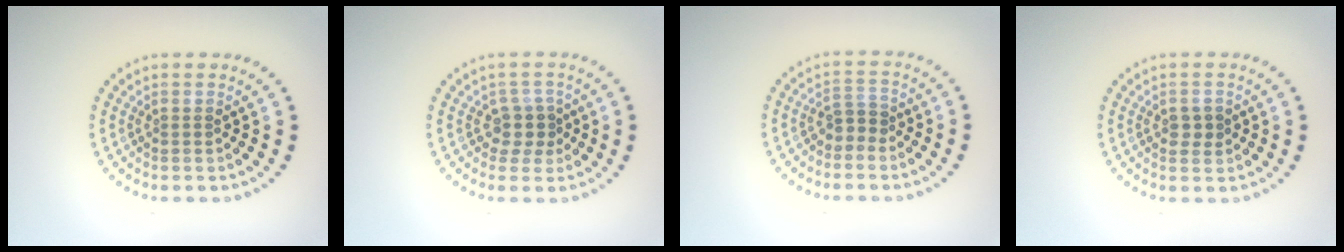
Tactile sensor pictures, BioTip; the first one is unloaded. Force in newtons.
{"total": 2.2, "press": 1.7, "slide": 1.4}
{"total": 1.6, "press": 1.4, "slide": 0.8}
{"total": 1.5, "press": 1.5, "slide": 0.1}